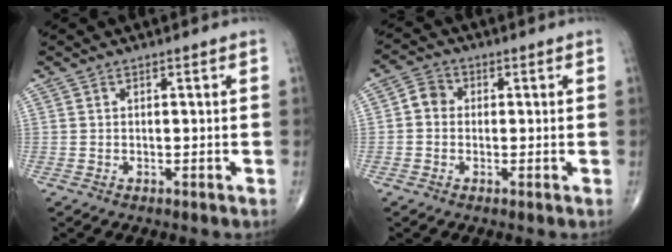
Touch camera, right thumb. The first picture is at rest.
{"total": 3.9, "force": [-0.1, 3.4, 1.8], "torque": [-0.018, 0.011, -0.012]}